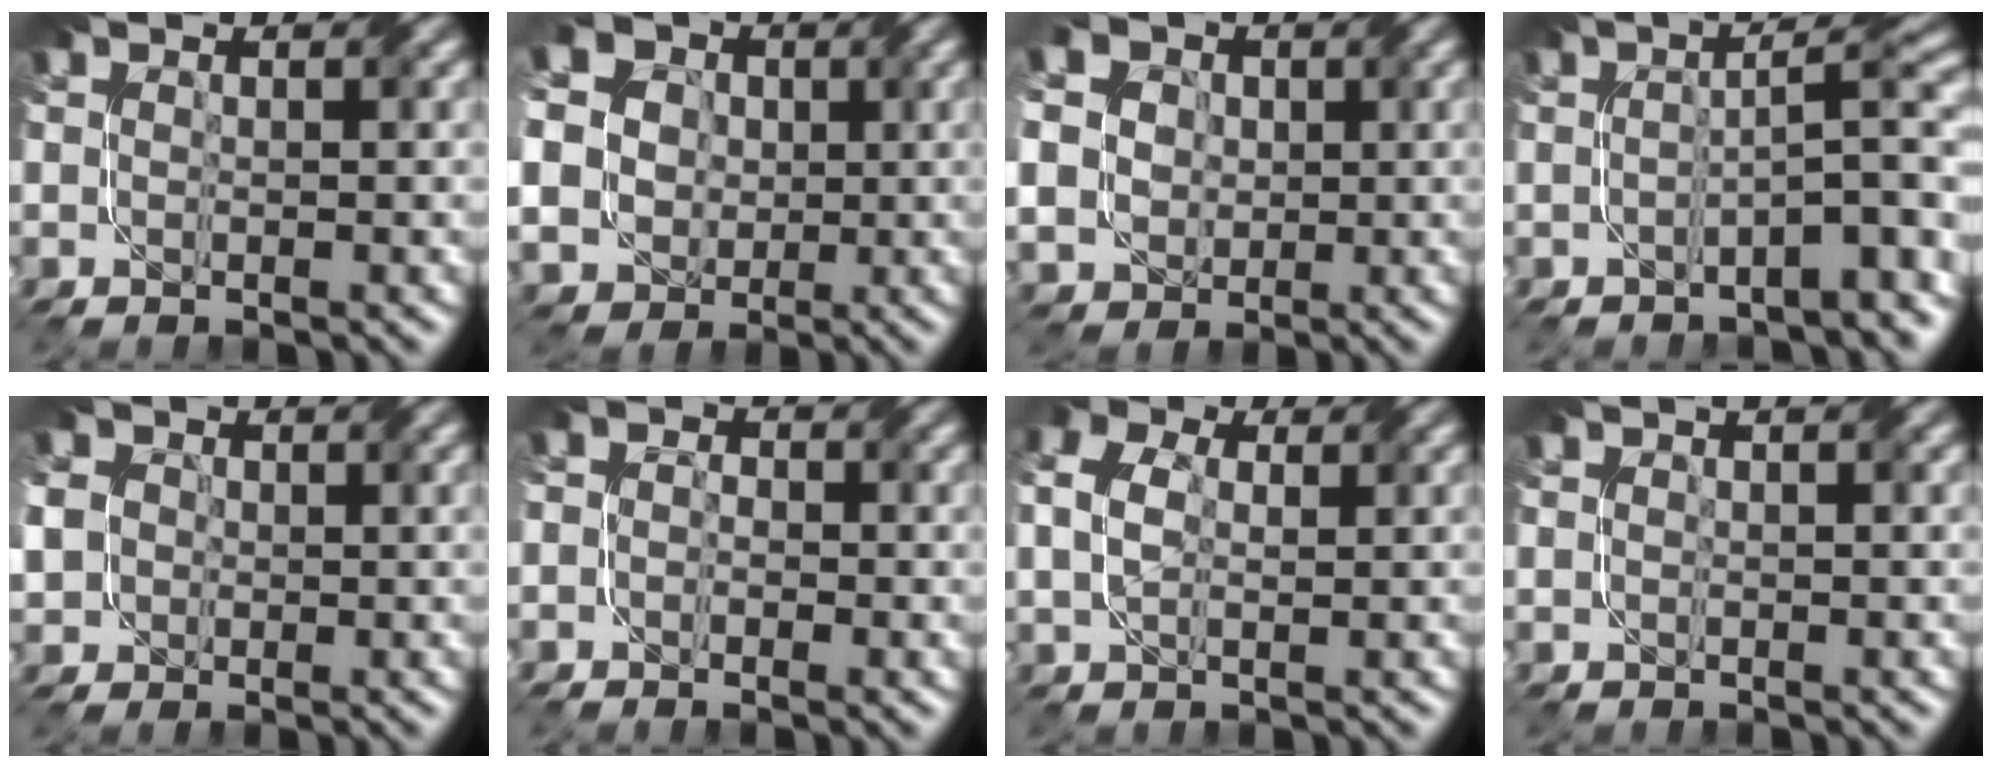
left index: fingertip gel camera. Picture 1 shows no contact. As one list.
[{"total": 13.7, "force": [0.6, 12.6, 5.2], "torque": [-0.153, -0.004, -0.008]}, {"total": 12.2, "force": [2.1, 10.6, 5.7], "torque": [-0.151, 0.013, 0.017]}, {"total": 6.5, "force": [-2.3, 1.2, 6.0], "torque": [-0.069, 0.023, -0.041]}, {"total": 6.5, "force": [0.5, 5.8, 2.8], "torque": [-0.080, 0.026, -0.017]}, {"total": 2.1, "force": [-0.3, 1.8, 1.2], "torque": [-0.009, 0.007, -0.018]}, {"total": 4.4, "force": [1.2, 3.1, 2.8], "torque": [-0.068, 0.019, 0.012]}, {"total": 0.0}]